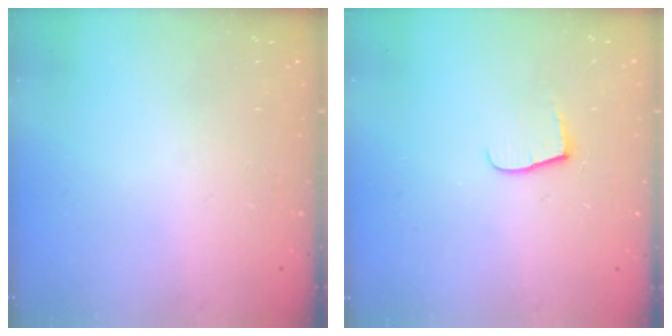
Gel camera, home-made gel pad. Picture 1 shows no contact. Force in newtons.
{"total": 6.5, "press": 6.5, "slide": 0.7}